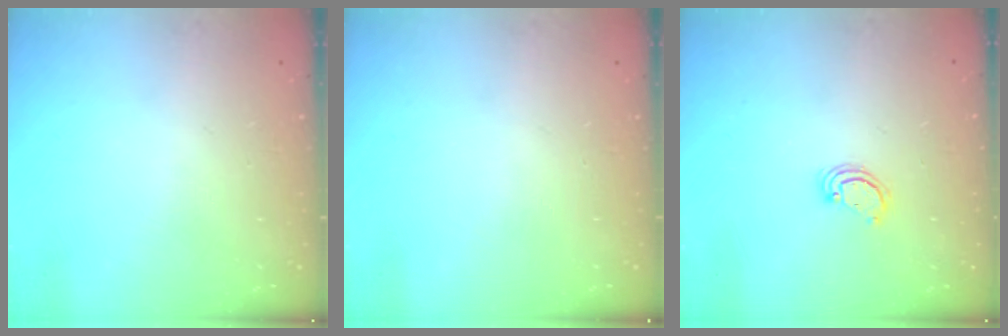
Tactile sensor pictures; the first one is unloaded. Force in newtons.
{"total": 0.0}
{"total": 2.6, "press": 2.6, "slide": 0.3}